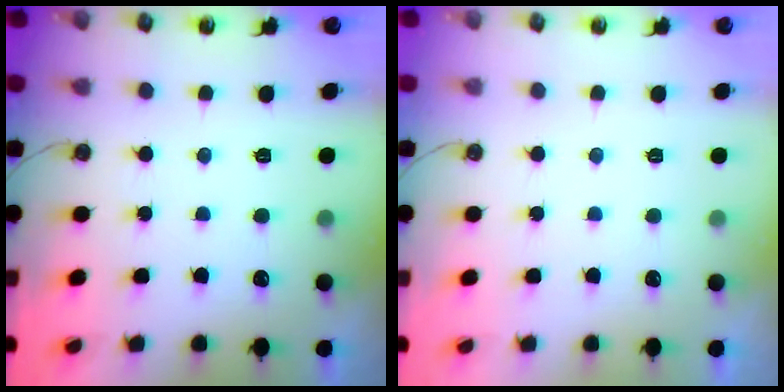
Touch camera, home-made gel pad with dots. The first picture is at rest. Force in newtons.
{"total": 0.0}